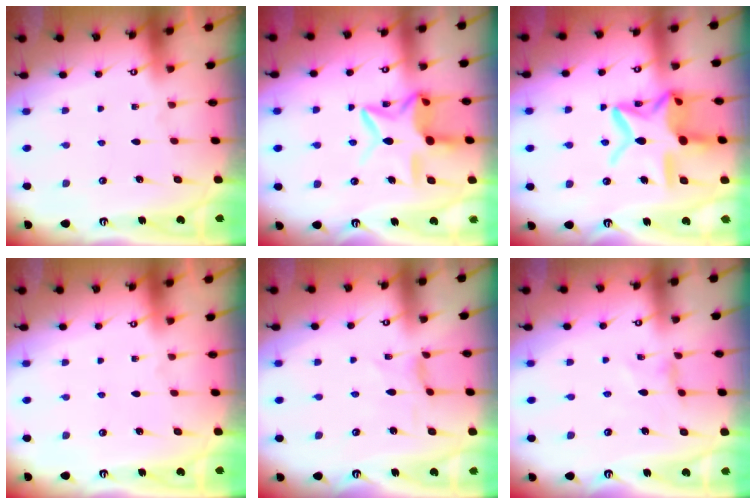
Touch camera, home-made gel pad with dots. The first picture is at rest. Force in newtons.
{"total": 12.4, "press": 12.3, "slide": 1.0}
{"total": 19.9, "press": 19.8, "slide": 1.5}
{"total": 0.0}
{"total": 0.7, "press": 0.7, "slide": 0.2}
{"total": 1.0, "press": 1.0, "slide": 0.3}